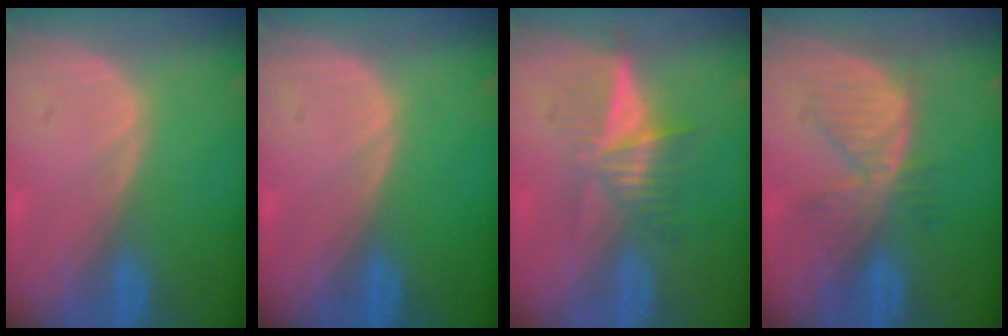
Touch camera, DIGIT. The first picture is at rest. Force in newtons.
{"total": 0.0}
{"total": 6.4, "press": 5.5, "slide": 3.3}
{"total": 6.5, "press": 6.2, "slide": 2.1}